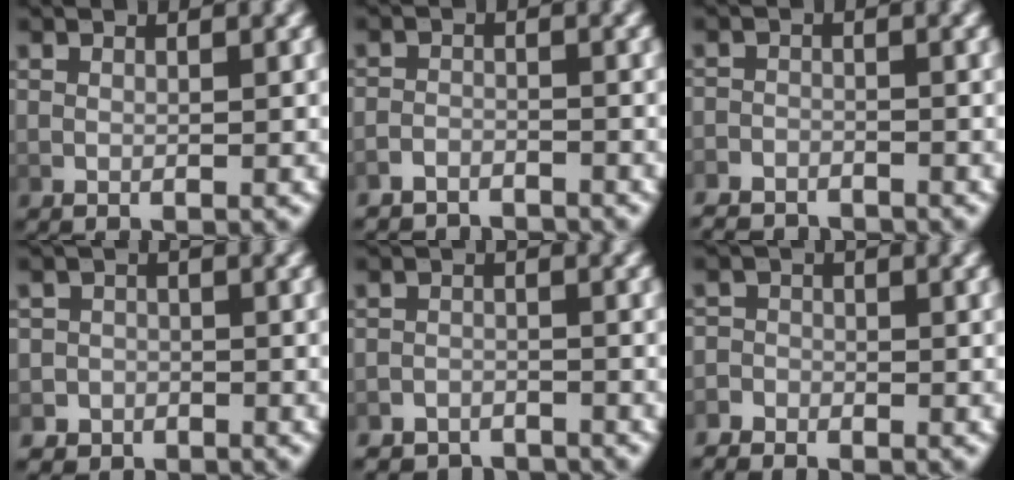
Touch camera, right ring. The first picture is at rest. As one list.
[{"total": 3.7, "force": [-3.7, 0.8, -0.1], "torque": [0.004, -0.014, -0.061]}, {"total": 3.9, "force": [-3.8, 0.9, 0.0], "torque": [0.006, -0.016, -0.064]}, {"total": 4.0, "force": [-2.7, 3.0, -0.3], "torque": [0.008, -0.010, -0.053]}, {"total": 4.2, "force": [-4.0, 1.2, -0.1], "torque": [0.012, -0.013, -0.067]}, {"total": 2.4, "force": [-2.1, 1.0, -0.2], "torque": [0.005, -0.013, -0.038]}]